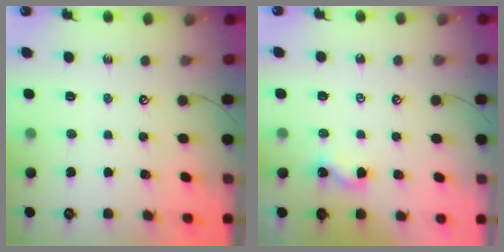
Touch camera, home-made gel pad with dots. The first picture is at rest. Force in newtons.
{"total": 2.0, "press": 2.0, "slide": 0.4}